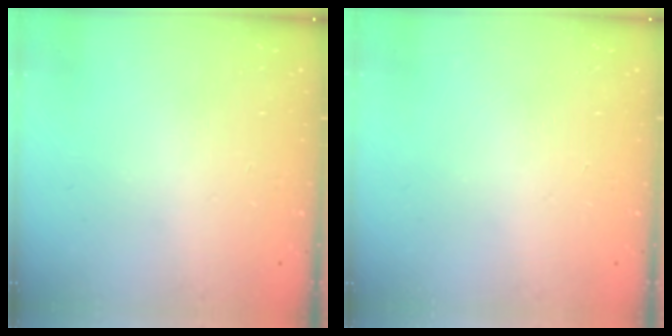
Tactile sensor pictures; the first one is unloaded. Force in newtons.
{"total": 0.0}